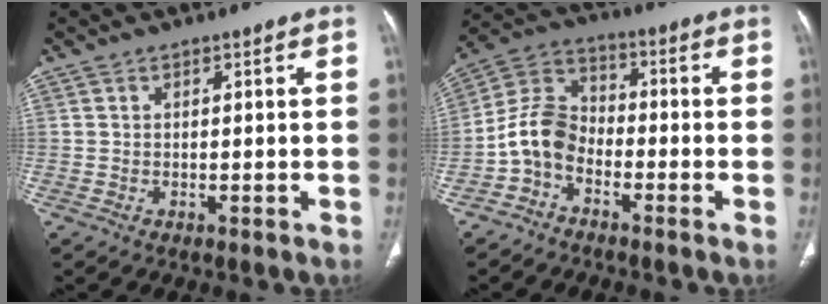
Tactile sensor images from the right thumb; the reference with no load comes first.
{"total": 8.1, "force": [-3.5, 5.5, 4.8], "torque": [-0.089, 0.046, -0.085]}